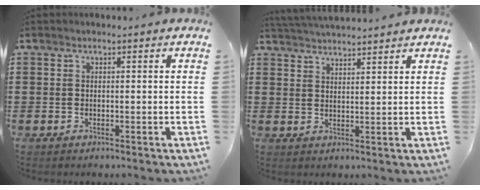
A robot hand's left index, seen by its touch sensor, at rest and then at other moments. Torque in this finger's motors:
{"motor_torque": [0.65, -0.65, 0.38, 0.08]}